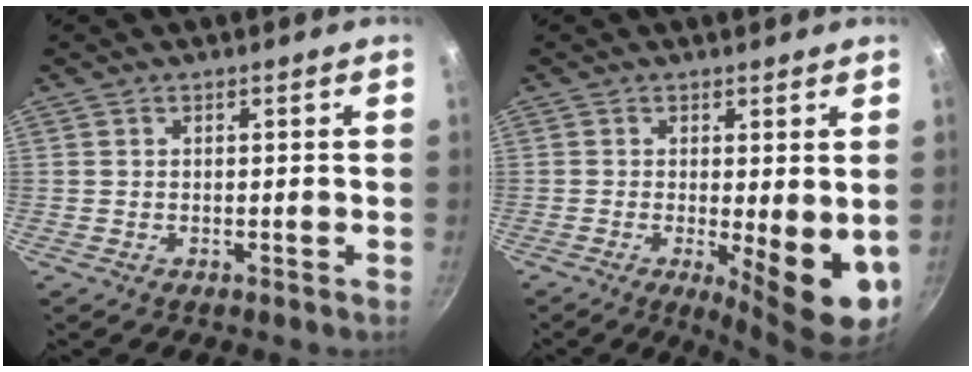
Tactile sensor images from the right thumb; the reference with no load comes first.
{"total": 10.0, "force": [-1.3, 2.9, 9.5], "torque": [-0.114, -0.012, -0.007]}